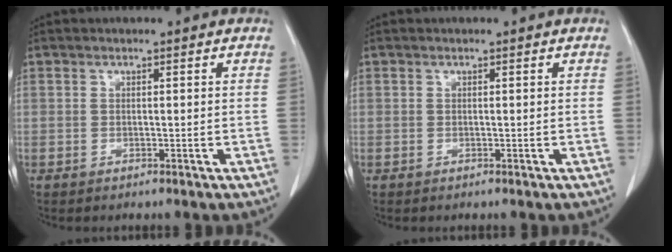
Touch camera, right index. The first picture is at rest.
{"total": 0.0}